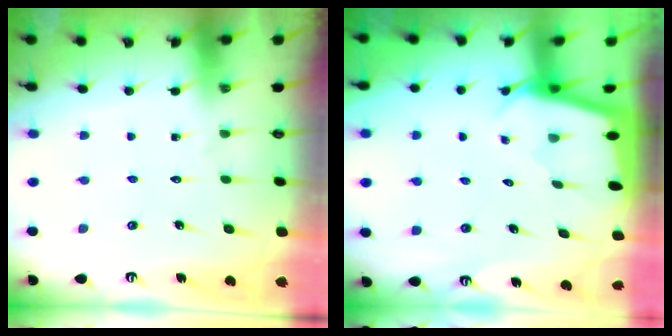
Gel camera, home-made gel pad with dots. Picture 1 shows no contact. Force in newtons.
{"total": 2.1, "press": 2.1, "slide": 0.2}